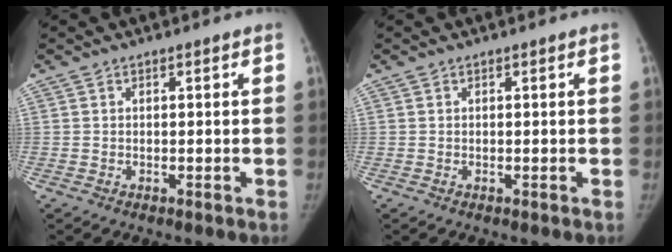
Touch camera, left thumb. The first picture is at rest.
{"total": 0.0}